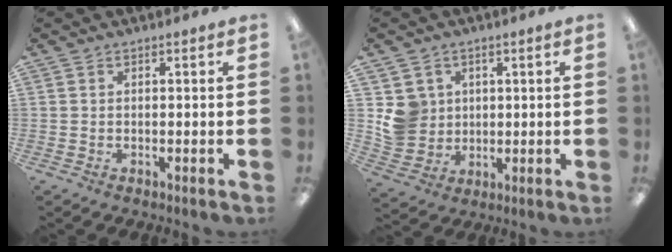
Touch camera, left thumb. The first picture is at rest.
{"total": 7.7, "force": [2.0, 7.3, 1.1], "torque": [-0.031, 0.002, 0.045]}